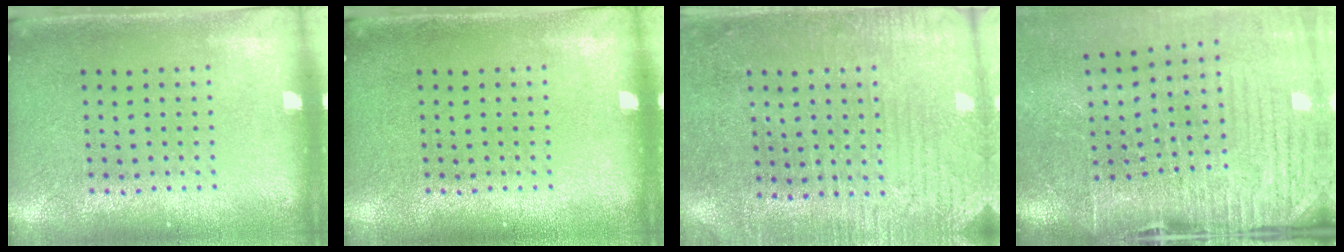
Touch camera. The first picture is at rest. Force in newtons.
{"total": 0.0}
{"total": 3.0, "press": 2.9, "slide": 0.7}
{"total": 4.2, "press": 3.8, "slide": 1.9}